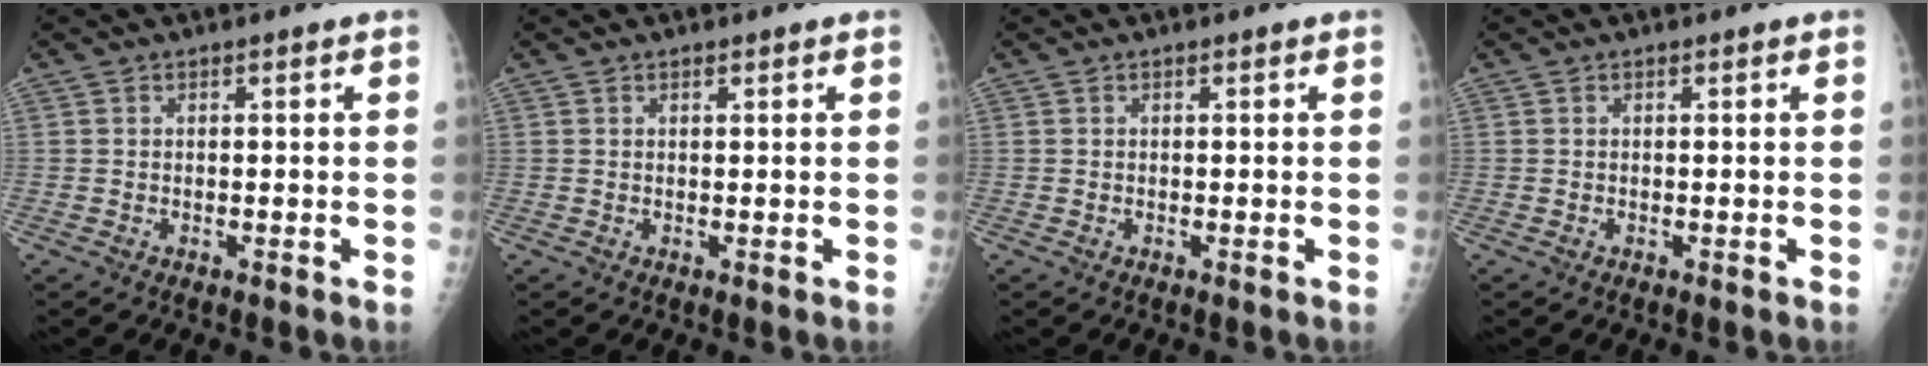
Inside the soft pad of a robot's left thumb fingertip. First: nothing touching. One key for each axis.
{"total": 0.5, "fx": 0.4, "fy": 0.2, "fz": 0.3, "tx": -0.006, "ty": -0.003, "tz": 0.007}
{"total": 0.0}
{"total": 0.0}